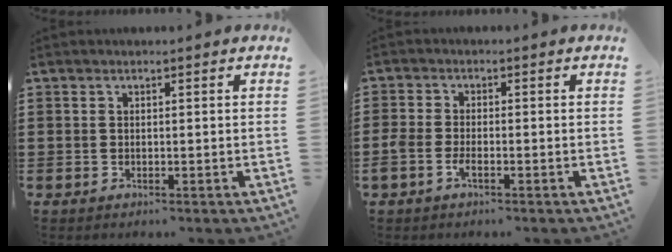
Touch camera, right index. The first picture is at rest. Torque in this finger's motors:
{"motor_torque": [1.11, 1.02, 0.32, 0.03]}